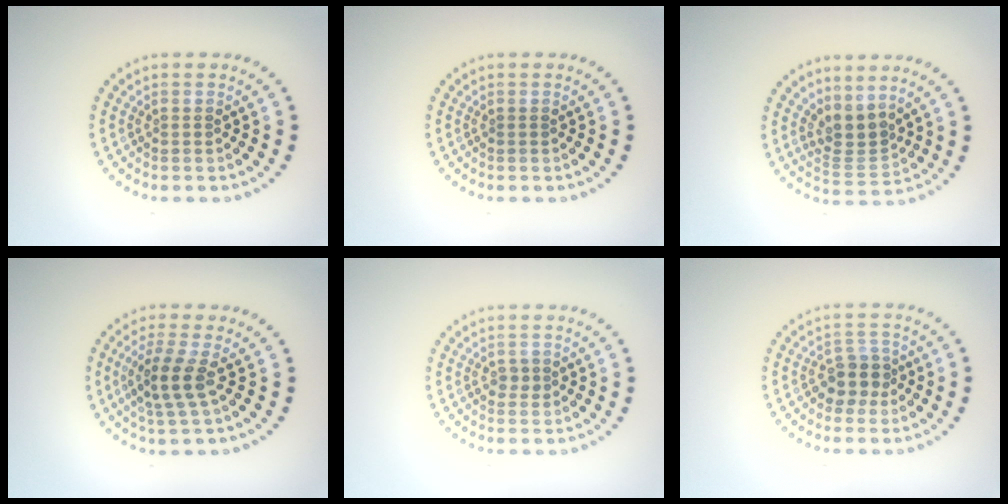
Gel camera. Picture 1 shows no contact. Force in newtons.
{"total": 0.0}
{"total": 2.8, "press": 2.1, "slide": 1.9}
{"total": 3.4, "press": 2.9, "slide": 1.6}
{"total": 1.1, "press": 1.1, "slide": 0.3}
{"total": 2.6, "press": 2.3, "slide": 1.2}